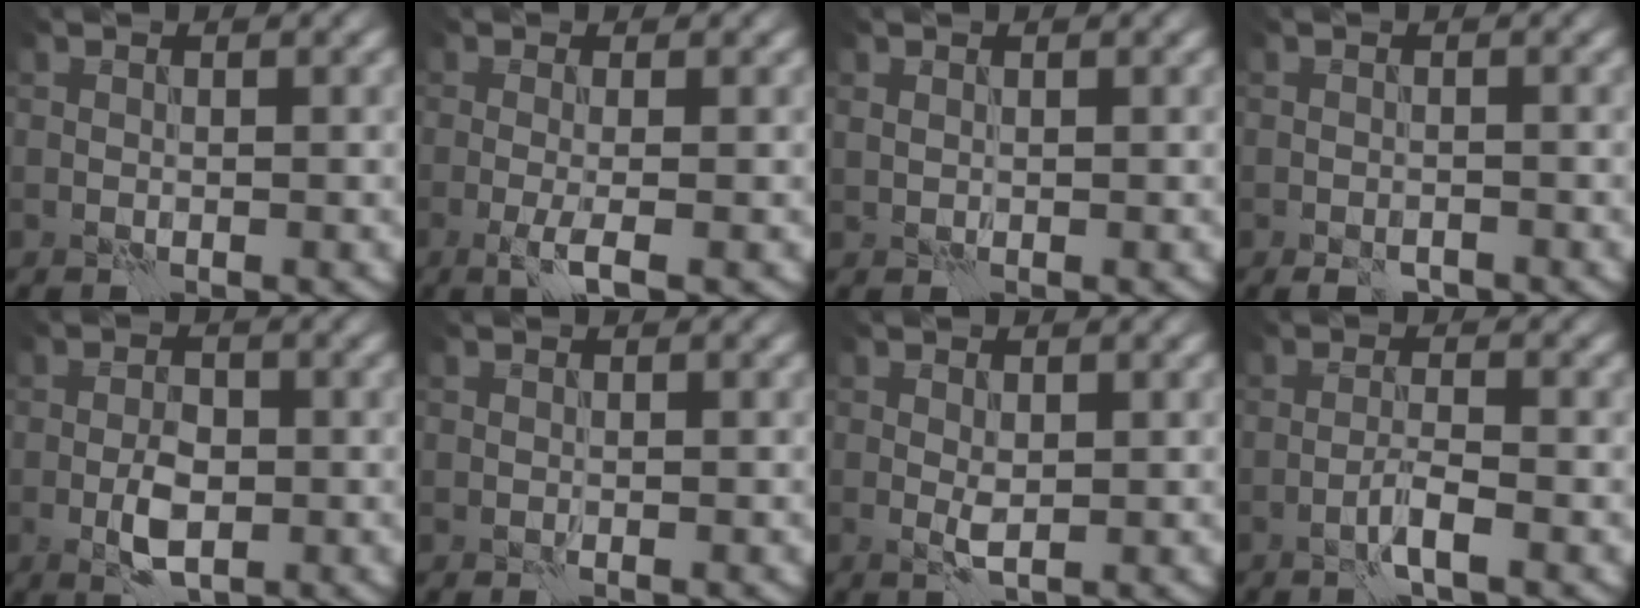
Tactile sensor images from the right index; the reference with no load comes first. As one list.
[{"total": 2.6, "force": [-0.8, 0.4, 2.4], "torque": [-0.044, 0.001, -0.024]}, {"total": 0.5, "force": [0.3, 0.4, 0.2], "torque": [-0.010, 0.003, 0.009]}, {"total": 1.5, "force": [-1.2, 0.6, 0.8], "torque": [-0.012, -0.002, -0.021]}, {"total": 3.7, "force": [-1.2, 1.7, 3.0], "torque": [-0.055, 0.001, -0.023]}, {"total": 0.0}, {"total": 1.6, "force": [0.0, 0.6, 1.5], "torque": [-0.030, -0.002, -0.001]}, {"total": 2.1, "force": [-1.1, 0.1, 1.8], "torque": [-0.034, 0.010, -0.026]}]